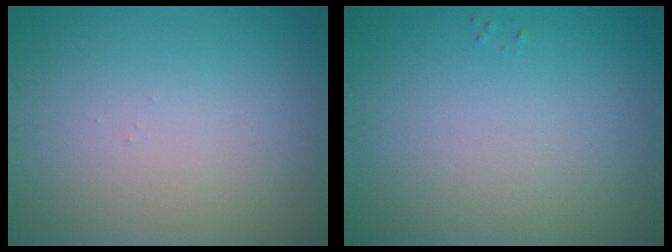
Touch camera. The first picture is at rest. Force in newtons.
{"total": 0.0}